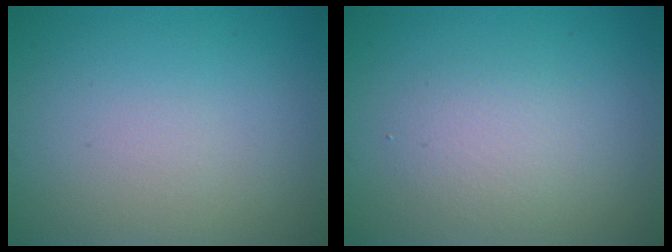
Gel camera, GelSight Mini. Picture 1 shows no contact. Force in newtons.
{"total": 2.2, "press": 2.2, "slide": 0.1}